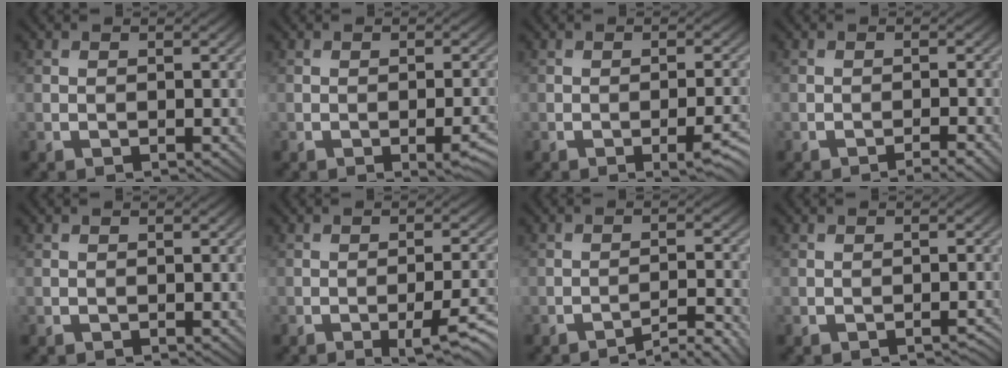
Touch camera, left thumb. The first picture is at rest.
{"total": 3.2, "force": [-1.4, 1.0, 2.7], "torque": [-0.031, 0.001, -0.016]}
{"total": 3.5, "force": [-1.8, 0.7, 3.0], "torque": [-0.041, 0.002, -0.022]}
{"total": 1.9, "force": [-1.6, -0.5, 1.0], "torque": [-0.021, 0.005, -0.027]}
{"total": 0.0}
{"total": 5.2, "force": [-2.5, 0.9, 4.5], "torque": [-0.066, 0.001, -0.030]}
{"total": 3.1, "force": [-2.9, -0.6, 0.9], "torque": [-0.011, 0.014, -0.044]}
{"total": 1.1, "force": [-1.1, 0.0, 0.1], "torque": [0.004, 0.004, -0.016]}